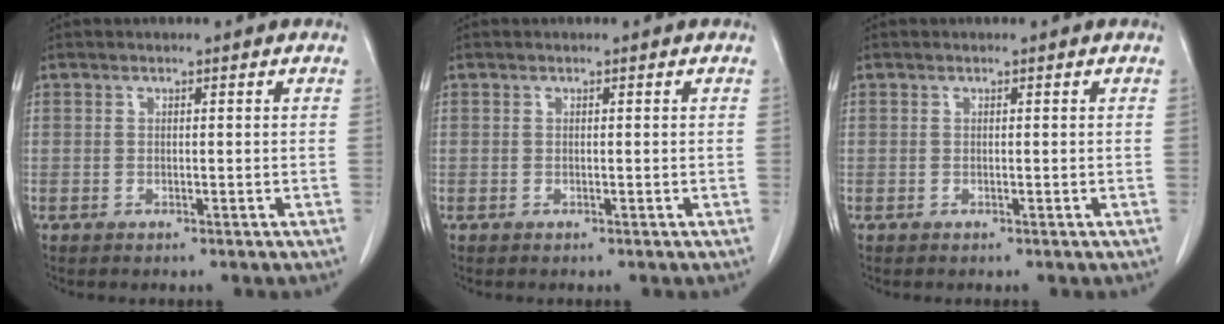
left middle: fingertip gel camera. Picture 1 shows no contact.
{"total": 0.0}
{"total": 0.0}